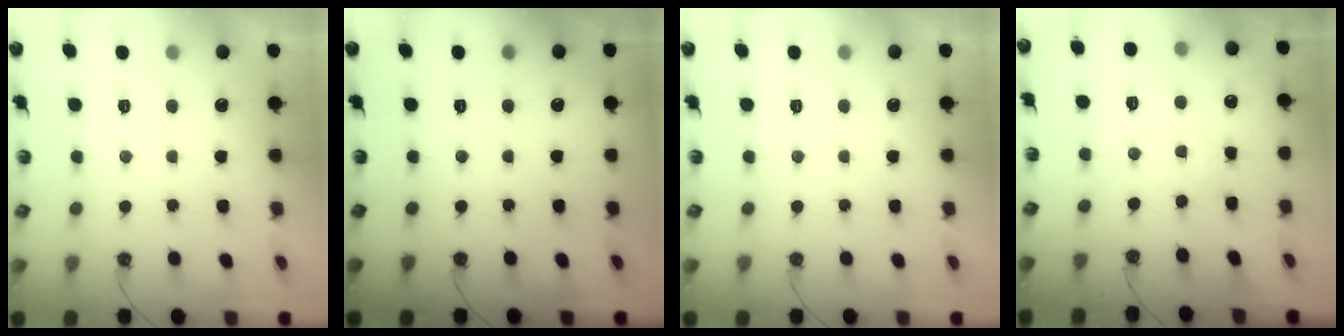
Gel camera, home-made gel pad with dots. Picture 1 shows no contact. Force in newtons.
{"total": 0.0}
{"total": 0.0}
{"total": 2.3, "press": 2.2, "slide": 0.4}